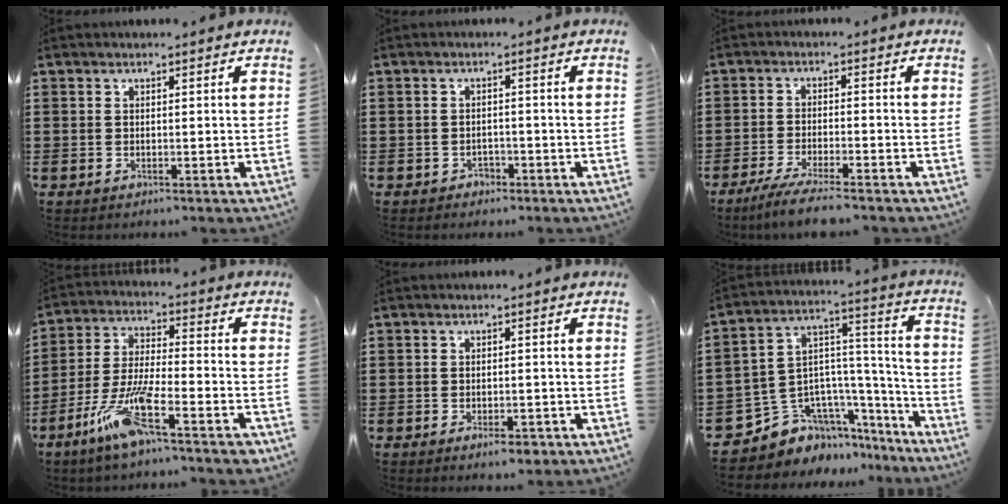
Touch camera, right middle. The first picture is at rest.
{"total": 1.3, "force": [-1.1, 0.7, 0.1], "torque": [-0.008, 0.000, -0.025]}
{"total": 4.6, "force": [-4.0, -0.2, 2.2], "torque": [-0.050, -0.014, -0.077]}
{"total": 10.8, "force": [-6.8, 1.6, 8.2], "torque": [-0.183, -0.011, -0.134]}
{"total": 2.5, "force": [-1.7, 0.8, 1.6], "torque": [-0.027, 0.000, -0.030]}
{"total": 7.8, "force": [-5.3, 5.7, 0.8], "torque": [-0.047, -0.007, -0.097]}